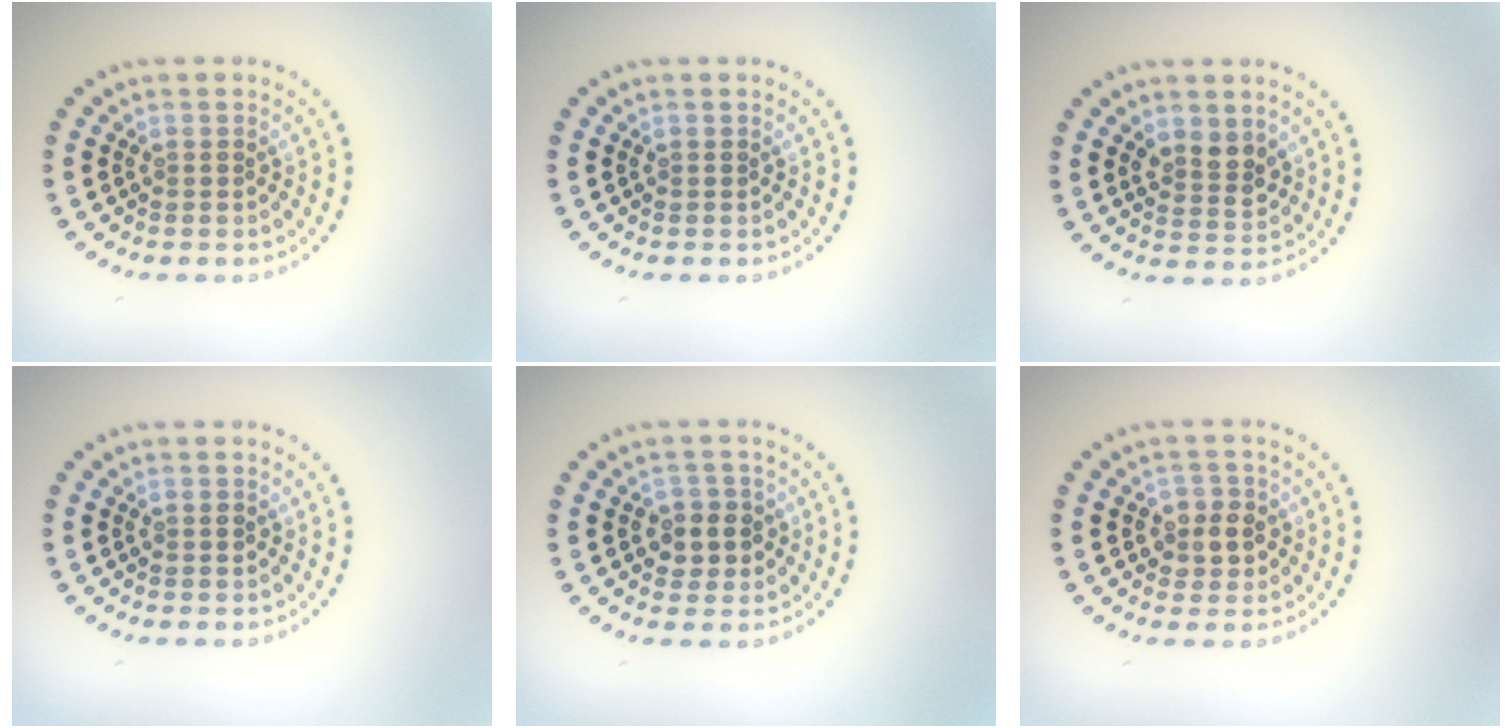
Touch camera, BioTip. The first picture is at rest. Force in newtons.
{"total": 0.0}
{"total": 2.5, "press": 2.3, "slide": 0.9}
{"total": 0.6, "press": 0.6, "slide": 0.1}
{"total": 2.8, "press": 2.7, "slide": 0.8}
{"total": 2.6, "press": 2.4, "slide": 1.0}